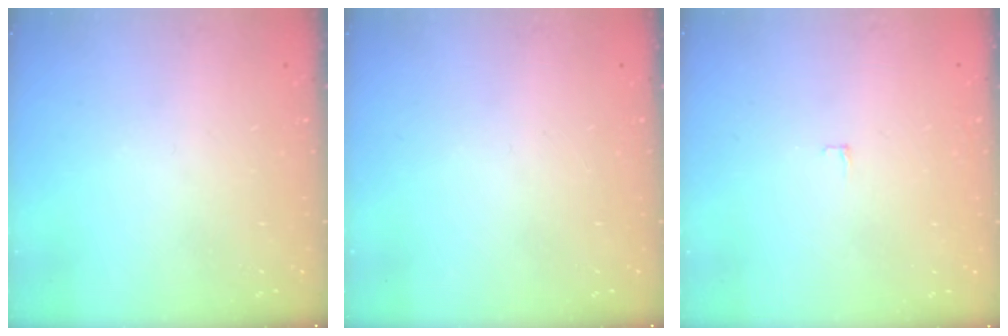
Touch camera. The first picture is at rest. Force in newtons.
{"total": 0.0}
{"total": 2.4, "press": 2.4, "slide": 0.2}